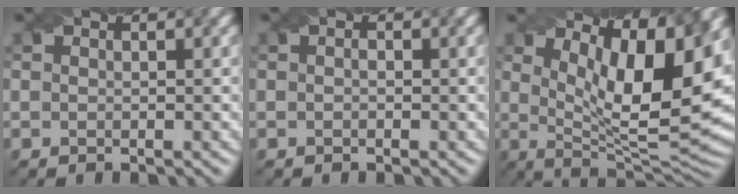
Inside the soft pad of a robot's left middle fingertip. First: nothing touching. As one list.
[{"total": 0.5, "force": [0.0, 0.3, 0.4], "torque": [-0.007, -0.002, -0.003]}, {"total": 12.6, "force": [4.5, 3.9, 11.1], "torque": [-0.154, -0.012, 0.078]}]